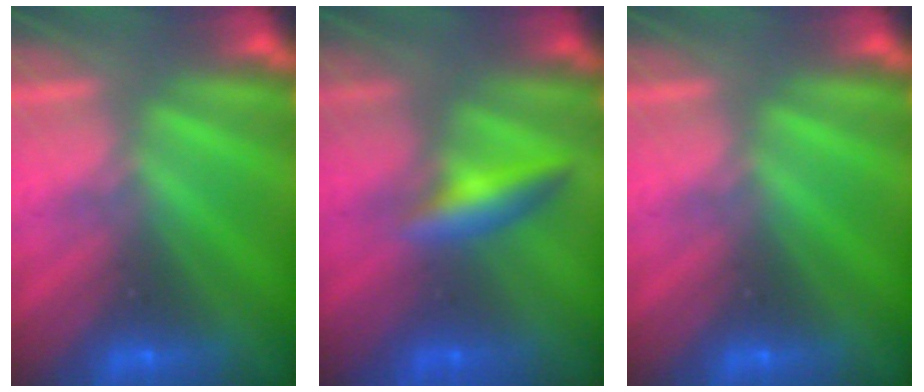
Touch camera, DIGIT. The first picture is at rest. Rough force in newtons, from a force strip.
{"total": 2.4}
{"total": 0.0}